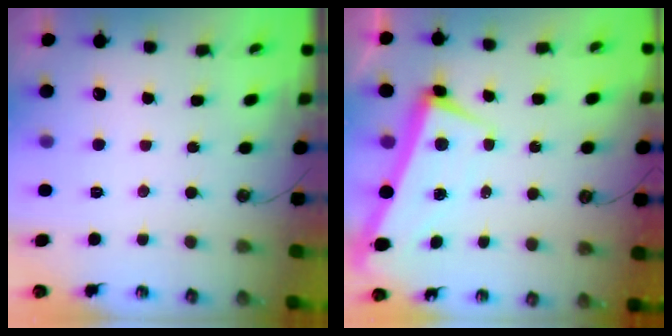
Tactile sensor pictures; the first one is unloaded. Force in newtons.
{"total": 2.7, "press": 2.0, "slide": 1.8}